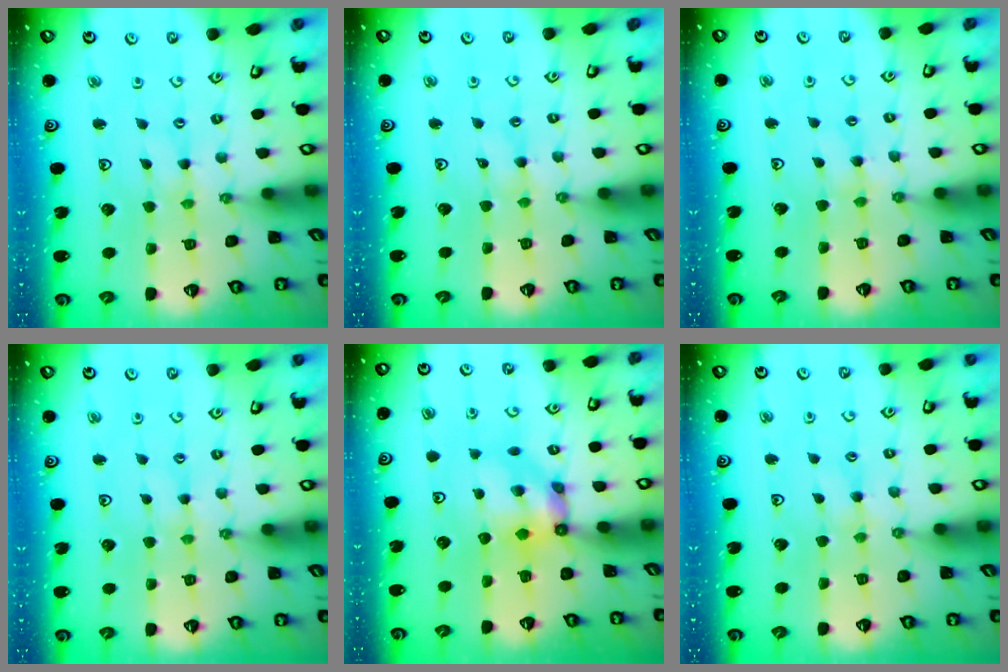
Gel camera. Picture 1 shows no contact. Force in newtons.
{"total": 1.7, "press": 1.6, "slide": 0.4}
{"total": 2.4, "press": 2.4, "slide": 0.5}
{"total": 1.2, "press": 1.2, "slide": 0.3}
{"total": 6.3, "press": 6.3, "slide": 0.5}
{"total": 2.1, "press": 2.1, "slide": 0.4}